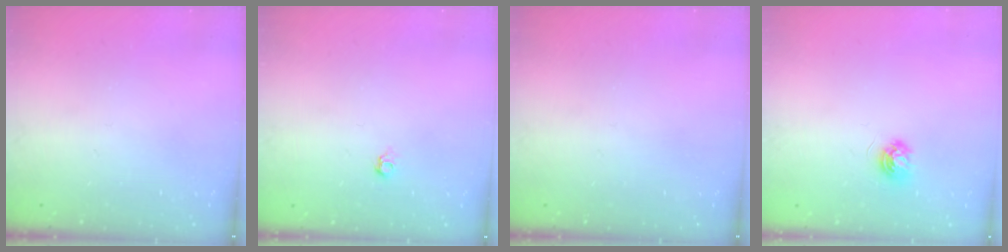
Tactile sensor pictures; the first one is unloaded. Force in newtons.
{"total": 3.9, "press": 3.8, "slide": 0.8}
{"total": 0.0}
{"total": 4.8, "press": 4.8, "slide": 0.6}